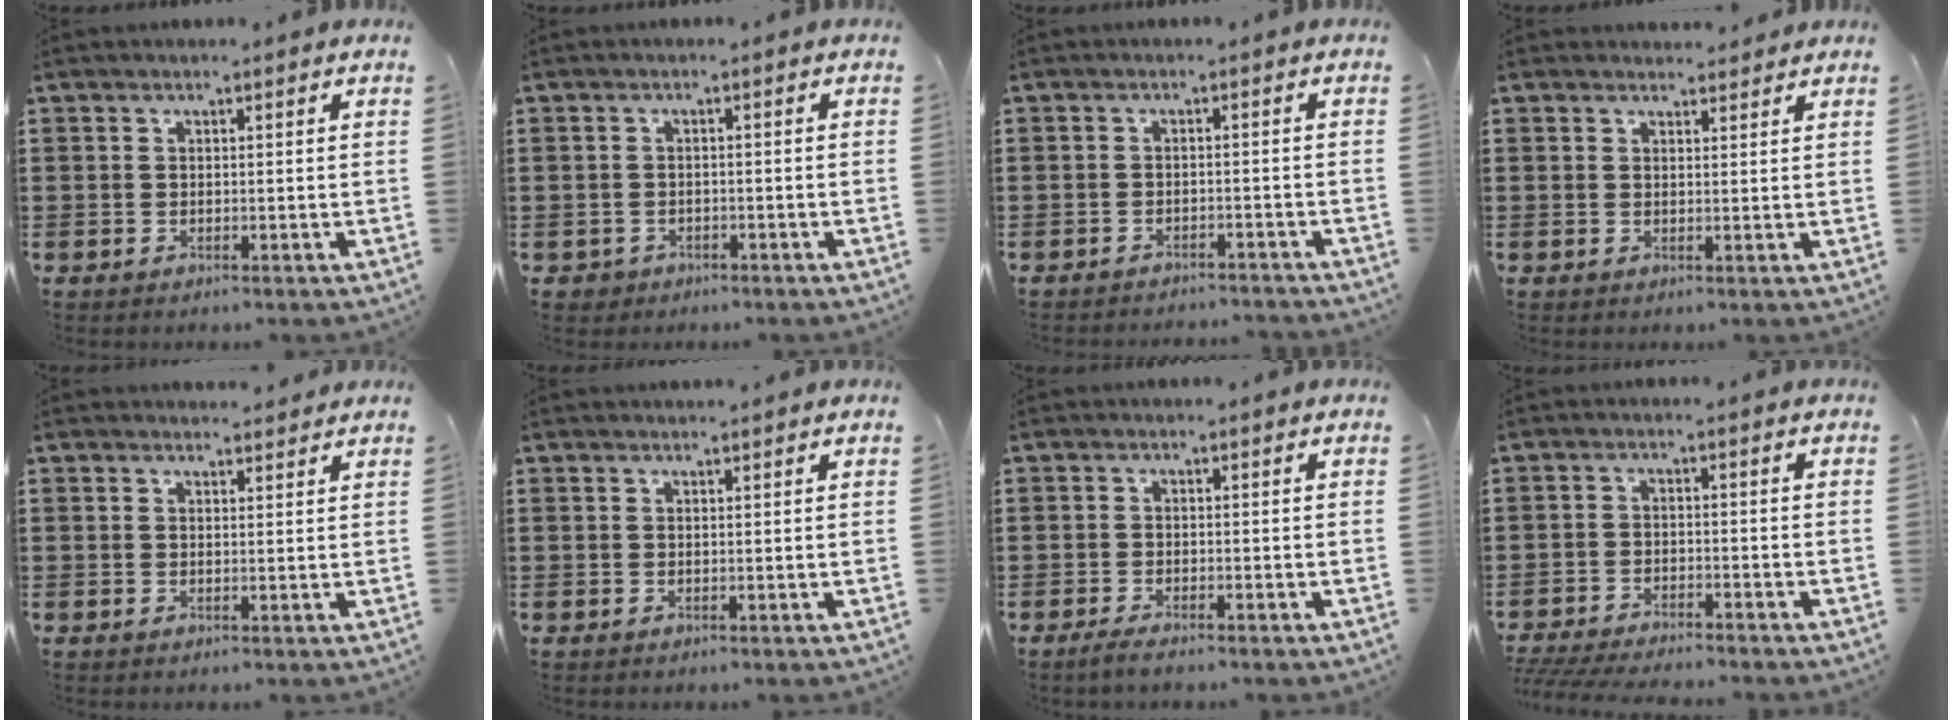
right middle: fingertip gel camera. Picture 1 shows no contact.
{"total": 1.0, "force": [-0.8, 0.7, 0.0], "torque": [-0.001, 0.003, -0.020]}
{"total": 1.9, "force": [-1.9, 0.0, 0.0], "torque": [-0.005, 0.003, -0.040]}
{"total": 1.8, "force": [1.7, 0.2, -0.1], "torque": [0.006, 0.000, 0.033]}
{"total": 1.5, "force": [1.5, 0.4, 0.1], "torque": [0.003, -0.001, 0.027]}
{"total": 0.6, "force": [0.6, 0.0, 0.0], "torque": [-0.003, 0.000, 0.011]}
{"total": 1.2, "force": [-1.0, 0.1, 0.8], "torque": [-0.014, -0.001, -0.019]}
{"total": 3.7, "force": [-3.6, -0.1, 0.7], "torque": [-0.026, -0.007, -0.078]}